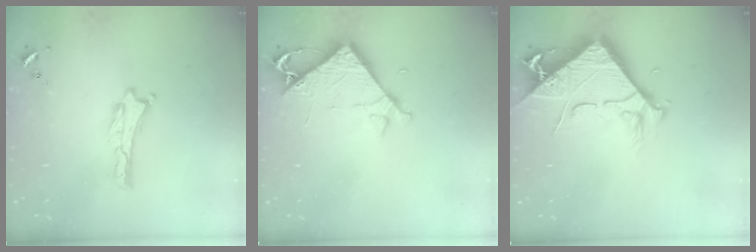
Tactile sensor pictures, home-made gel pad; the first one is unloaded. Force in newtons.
{"total": 6.0, "press": 6.0, "slide": 0.4}
{"total": 6.8, "press": 6.8, "slide": 0.9}